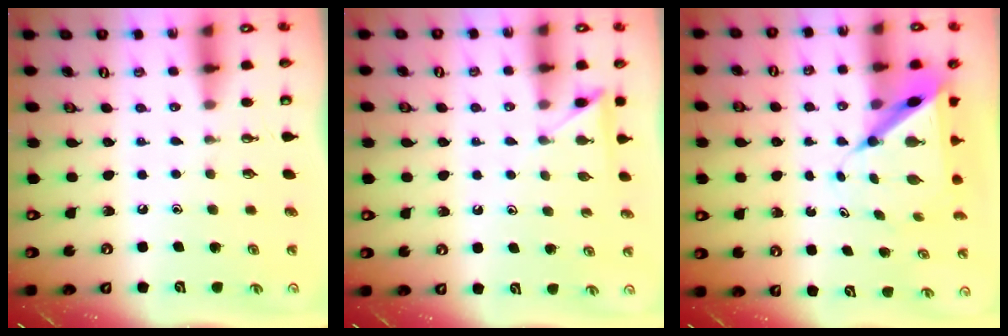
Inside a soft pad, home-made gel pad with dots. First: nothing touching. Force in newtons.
{"total": 5.5, "press": 5.5, "slide": 0.5}
{"total": 9.8, "press": 9.8, "slide": 0.4}